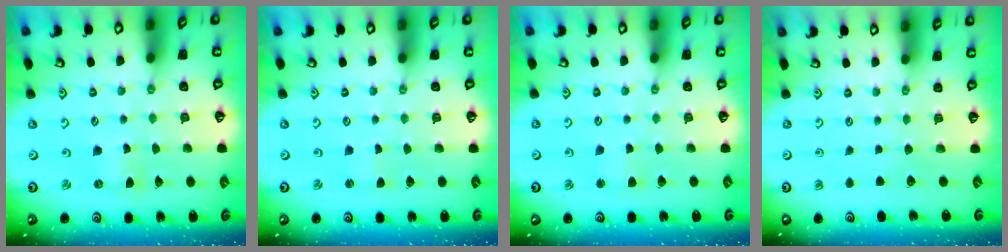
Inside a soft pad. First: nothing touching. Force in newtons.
{"total": 0.0}
{"total": 3.0, "press": 3.0, "slide": 0.3}
{"total": 0.0}